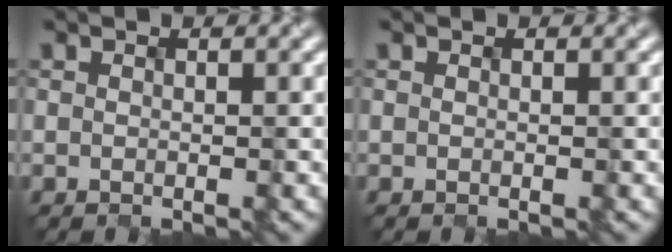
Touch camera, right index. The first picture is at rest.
{"total": 0.0}